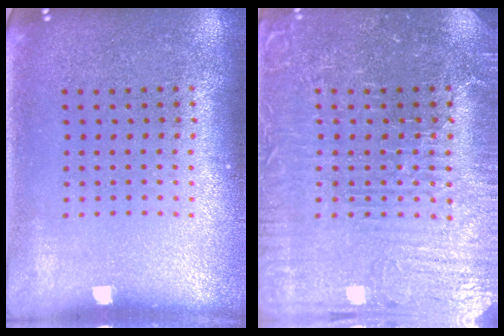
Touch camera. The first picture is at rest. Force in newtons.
{"total": 4.1, "press": 3.9, "slide": 1.0}